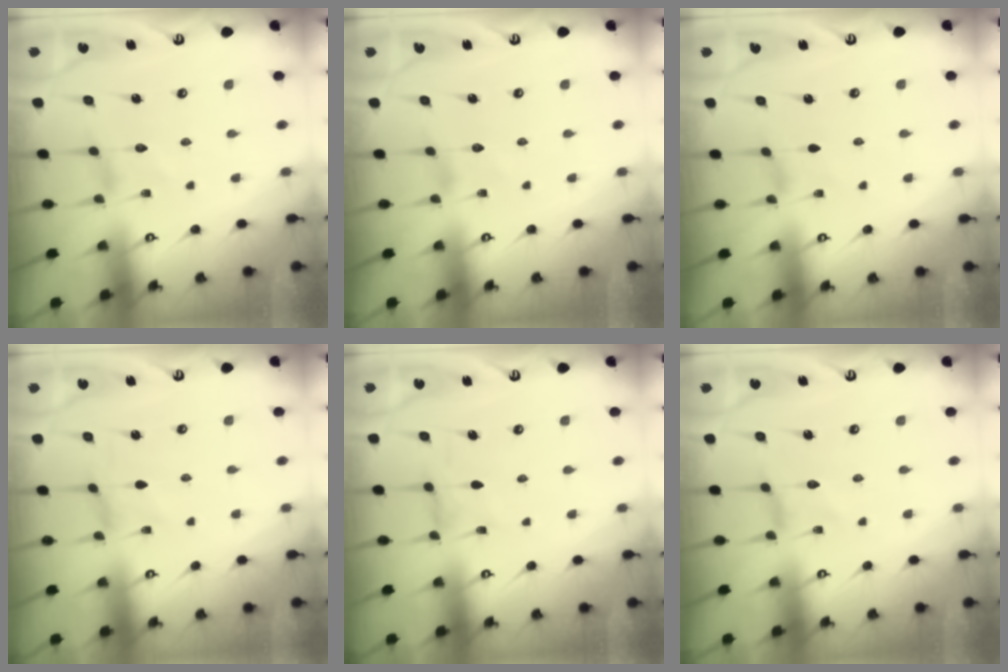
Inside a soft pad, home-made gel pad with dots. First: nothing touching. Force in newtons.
{"total": 0.0}
{"total": 0.0}
{"total": 0.0}
{"total": 1.0, "press": 1.0, "slide": 0.1}
{"total": 0.0}